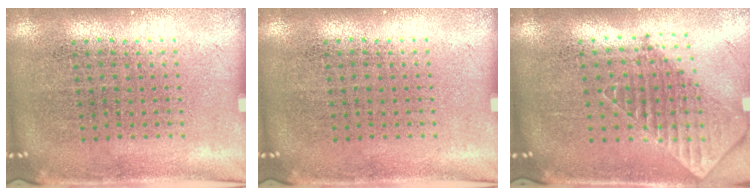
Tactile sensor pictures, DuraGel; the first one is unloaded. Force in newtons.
{"total": 0.0}
{"total": 1.9, "press": 1.5, "slide": 1.3}